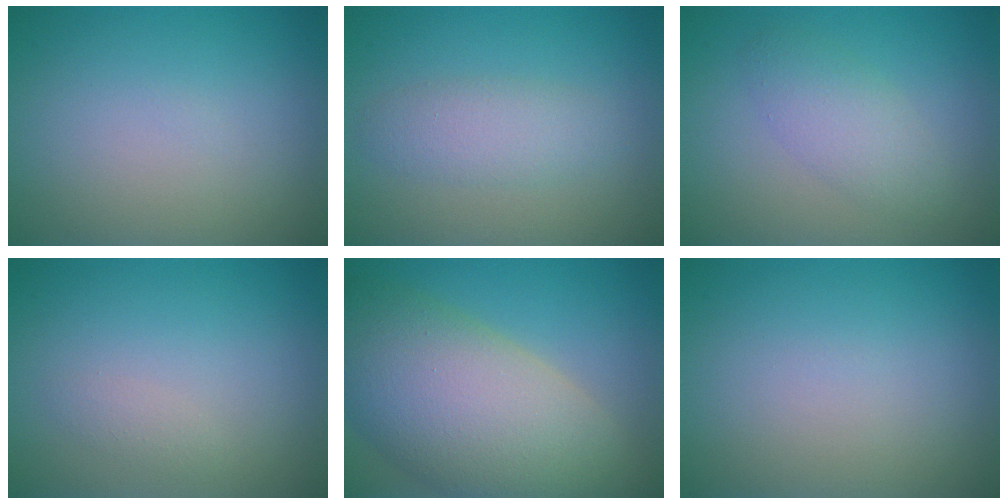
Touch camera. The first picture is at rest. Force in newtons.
{"total": 2.7, "press": 2.7, "slide": 0.1}
{"total": 2.8, "press": 2.8, "slide": 0.2}
{"total": 0.8, "press": 0.8, "slide": 0.0}
{"total": 13.2, "press": 13.1, "slide": 1.2}
{"total": 0.0}